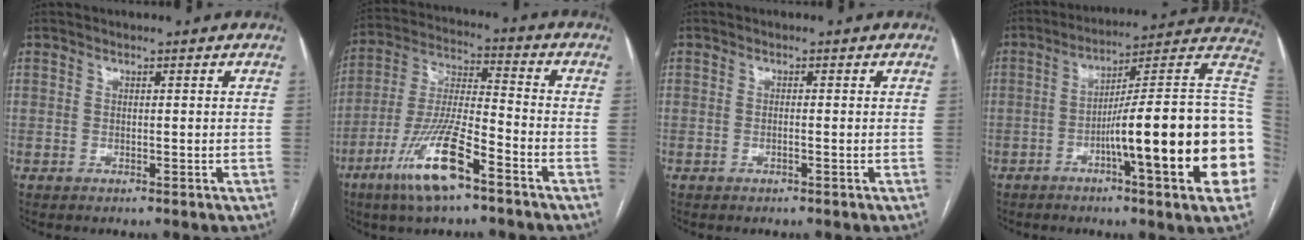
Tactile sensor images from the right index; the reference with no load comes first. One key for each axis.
{"total": 13.7, "fx": -7.9, "fy": 2.0, "fz": 11.0, "tx": -0.225, "ty": -0.018, "tz": -0.147}
{"total": 0.6, "fx": -0.3, "fy": 0.0, "fz": 0.6, "tx": -0.011, "ty": 0.001, "tz": -0.004}
{"total": 23.9, "fx": -4.7, "fy": 0.9, "fz": 23.4, "tx": -0.230, "ty": 0.016, "tz": -0.072}